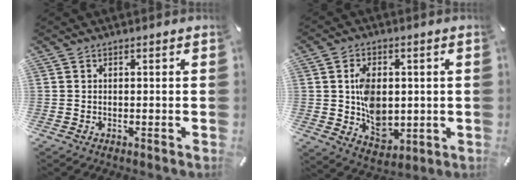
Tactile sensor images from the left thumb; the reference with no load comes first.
{"total": 10.7, "force": [0.4, 8.3, 6.7], "torque": [-0.102, 0.006, 0.012]}